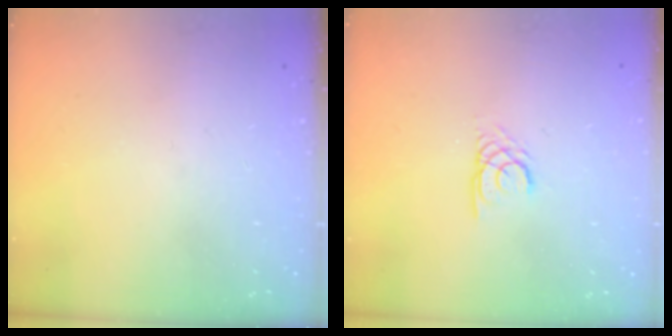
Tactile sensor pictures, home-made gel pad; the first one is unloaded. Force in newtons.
{"total": 2.2, "press": 2.2, "slide": 0.1}